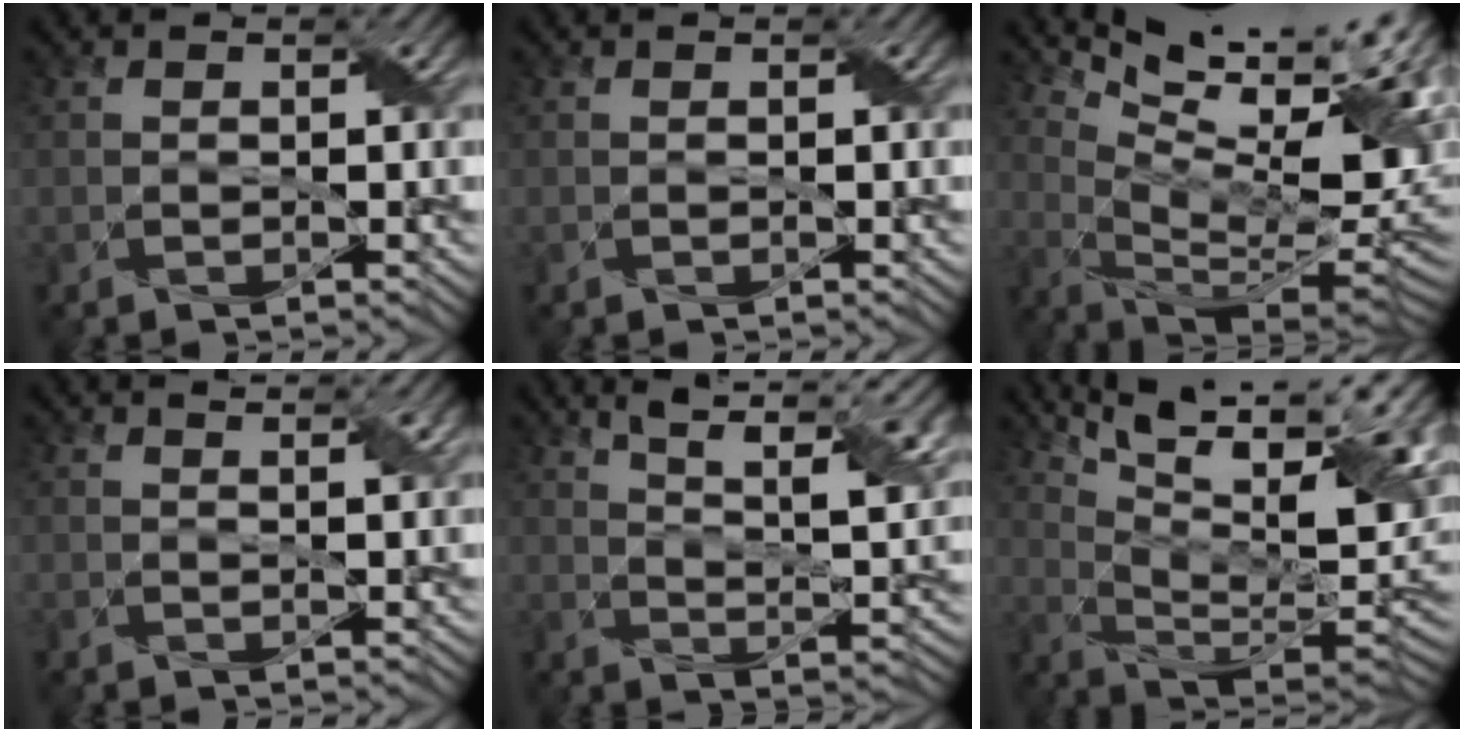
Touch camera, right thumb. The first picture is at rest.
{"total": 0.0}
{"total": 17.9, "force": [9.3, 6.1, 14.0], "torque": [-0.196, 0.044, 0.164]}
{"total": 2.1, "force": [1.6, 0.4, 1.3], "torque": [-0.029, 0.004, 0.022]}
{"total": 14.2, "force": [8.9, 3.9, 10.3], "torque": [-0.172, 0.021, 0.125]}
{"total": 17.1, "force": [7.2, 5.7, 14.3], "torque": [-0.208, 0.032, 0.120]}